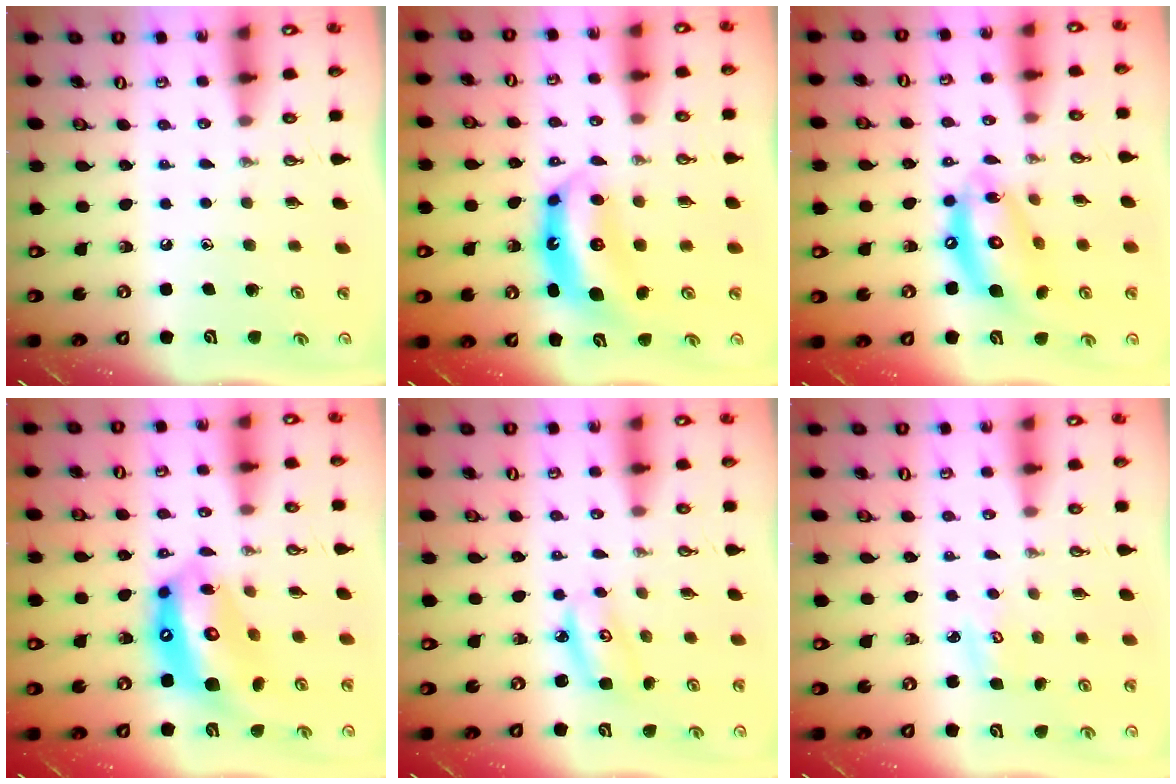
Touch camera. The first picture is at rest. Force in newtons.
{"total": 7.5, "press": 7.4, "slide": 0.6}
{"total": 13.6, "press": 13.6, "slide": 0.7}
{"total": 17.3, "press": 17.2, "slide": 2.0}
{"total": 4.9, "press": 4.9, "slide": 0.4}
{"total": 3.4, "press": 3.4, "slide": 0.4}